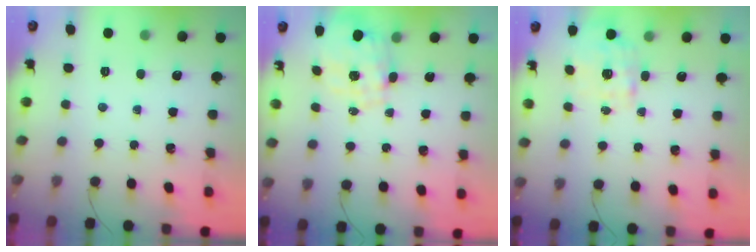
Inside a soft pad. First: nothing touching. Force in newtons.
{"total": 2.1, "press": 1.7, "slide": 1.1}
{"total": 1.4, "press": 1.2, "slide": 0.7}